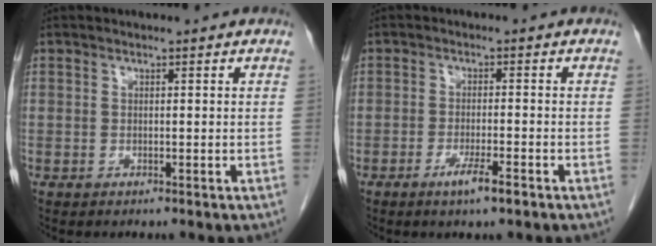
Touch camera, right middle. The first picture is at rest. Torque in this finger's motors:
{"motor_torque": [0.52, -0.62, 0.04, 0.03]}